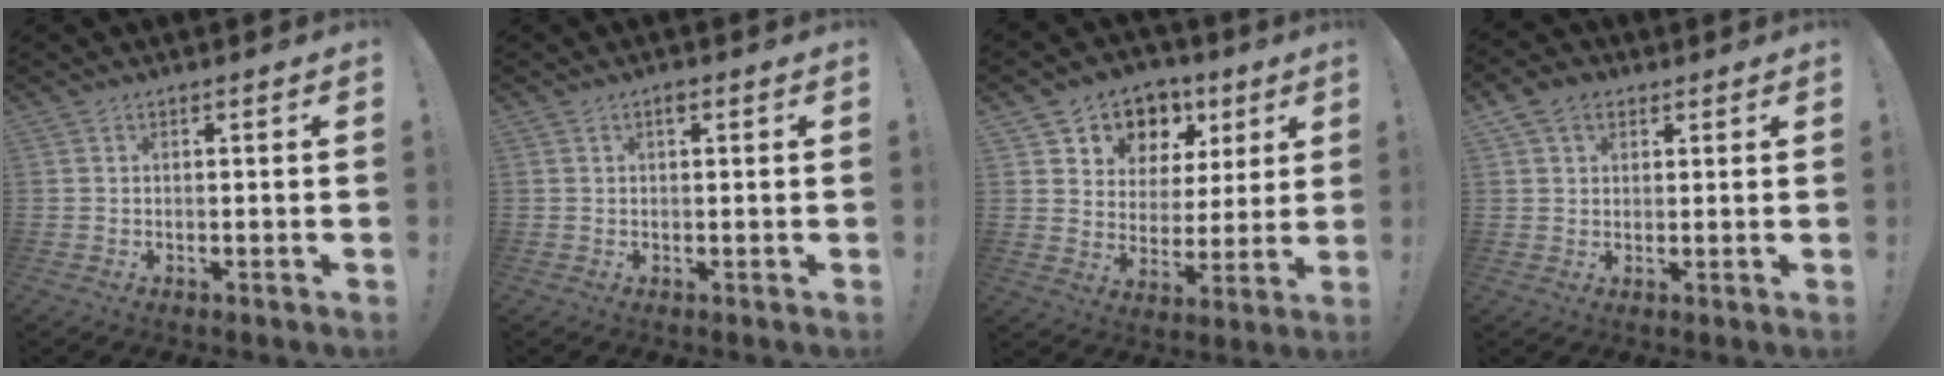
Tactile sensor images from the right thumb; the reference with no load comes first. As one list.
[{"total": 1.4, "force": [0.7, 0.8, 0.8], "torque": [-0.005, -0.003, 0.010]}, {"total": 10.0, "force": [5.1, 8.1, 2.5], "torque": [-0.039, -0.039, 0.108]}, {"total": 6.4, "force": [3.1, 4.8, 2.9], "torque": [-0.051, -0.001, 0.063]}]